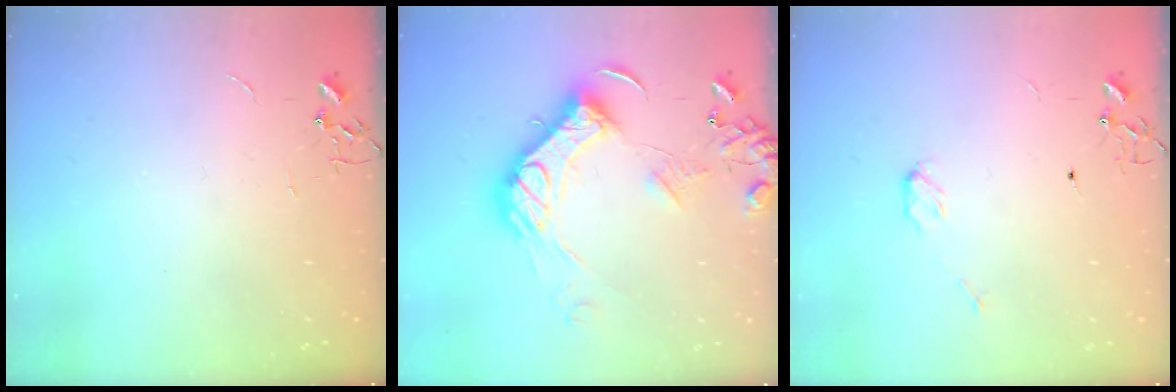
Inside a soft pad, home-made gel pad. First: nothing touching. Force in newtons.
{"total": 18.6, "press": 18.5, "slide": 1.9}
{"total": 3.8, "press": 3.8, "slide": 0.4}